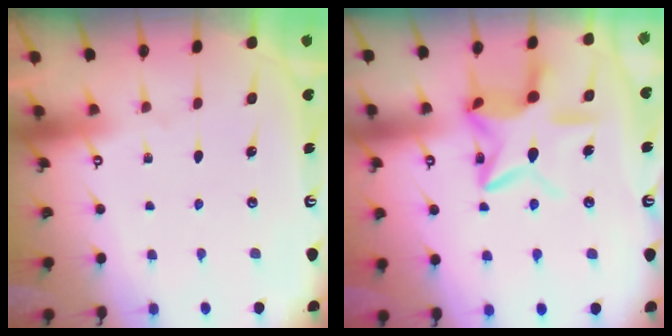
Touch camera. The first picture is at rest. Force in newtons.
{"total": 15.2, "press": 15.2, "slide": 1.1}